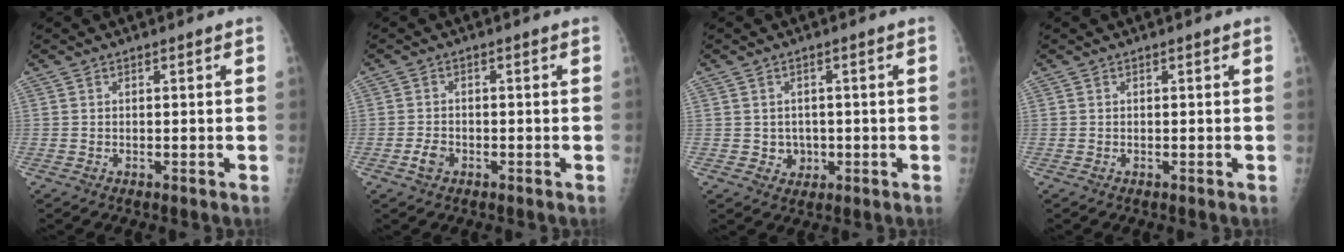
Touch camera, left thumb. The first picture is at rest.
{"total": 2.2, "force": [-1.0, 1.6, 1.3], "torque": [-0.022, 0.004, -0.020]}
{"total": 2.9, "force": [-0.3, 2.7, 1.0], "torque": [0.001, 0.003, 0.002]}
{"total": 0.0}